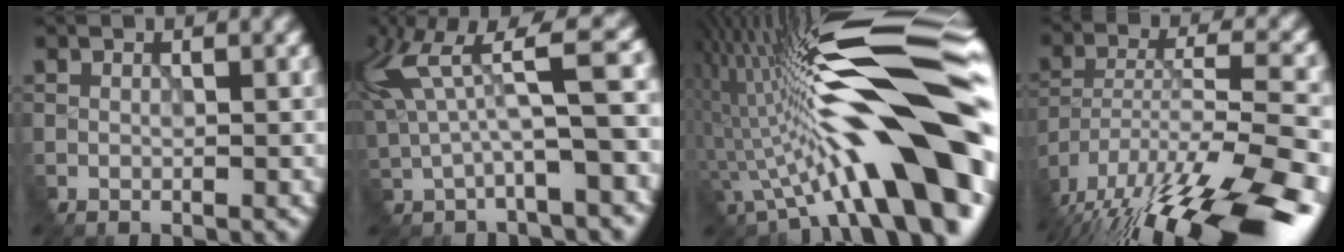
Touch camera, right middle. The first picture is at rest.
{"total": 7.2, "force": [1.8, 1.1, 6.9], "torque": [-0.129, 0.015, 0.041]}
{"total": 16.7, "force": [-3.5, 3.8, 15.9], "torque": [-0.213, 0.029, -0.058]}
{"total": 18.1, "force": [-13.6, 4.2, 11.3], "torque": [-0.196, -0.019, -0.210]}